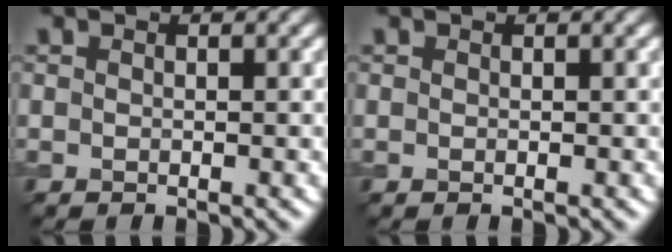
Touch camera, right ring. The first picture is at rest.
{"total": 0.0}